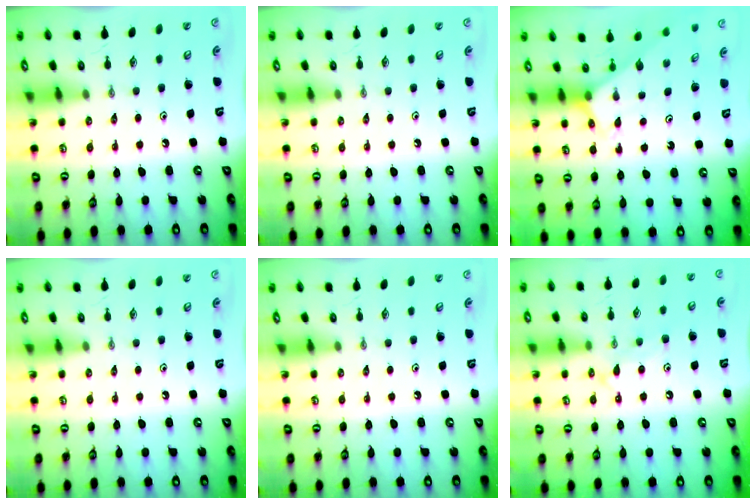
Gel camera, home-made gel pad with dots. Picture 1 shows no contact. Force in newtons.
{"total": 0.0}
{"total": 3.2, "press": 3.2, "slide": 0.2}
{"total": 0.0}
{"total": 0.0}
{"total": 11.4, "press": 11.4, "slide": 0.8}